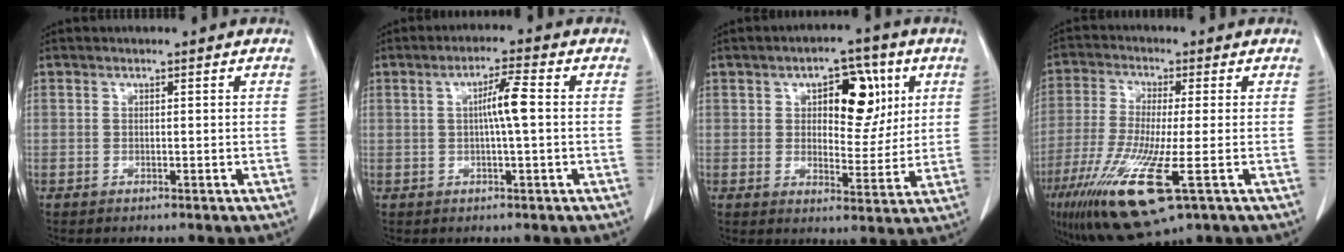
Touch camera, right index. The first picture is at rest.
{"total": 4.5, "force": [0.2, 0.3, 4.5], "torque": [-0.078, 0.010, 0.003]}
{"total": 9.5, "force": [3.2, 4.7, 7.6], "torque": [-0.097, 0.019, 0.048]}
{"total": 14.8, "force": [-6.3, 1.9, 13.2], "torque": [-0.276, -0.045, -0.112]}